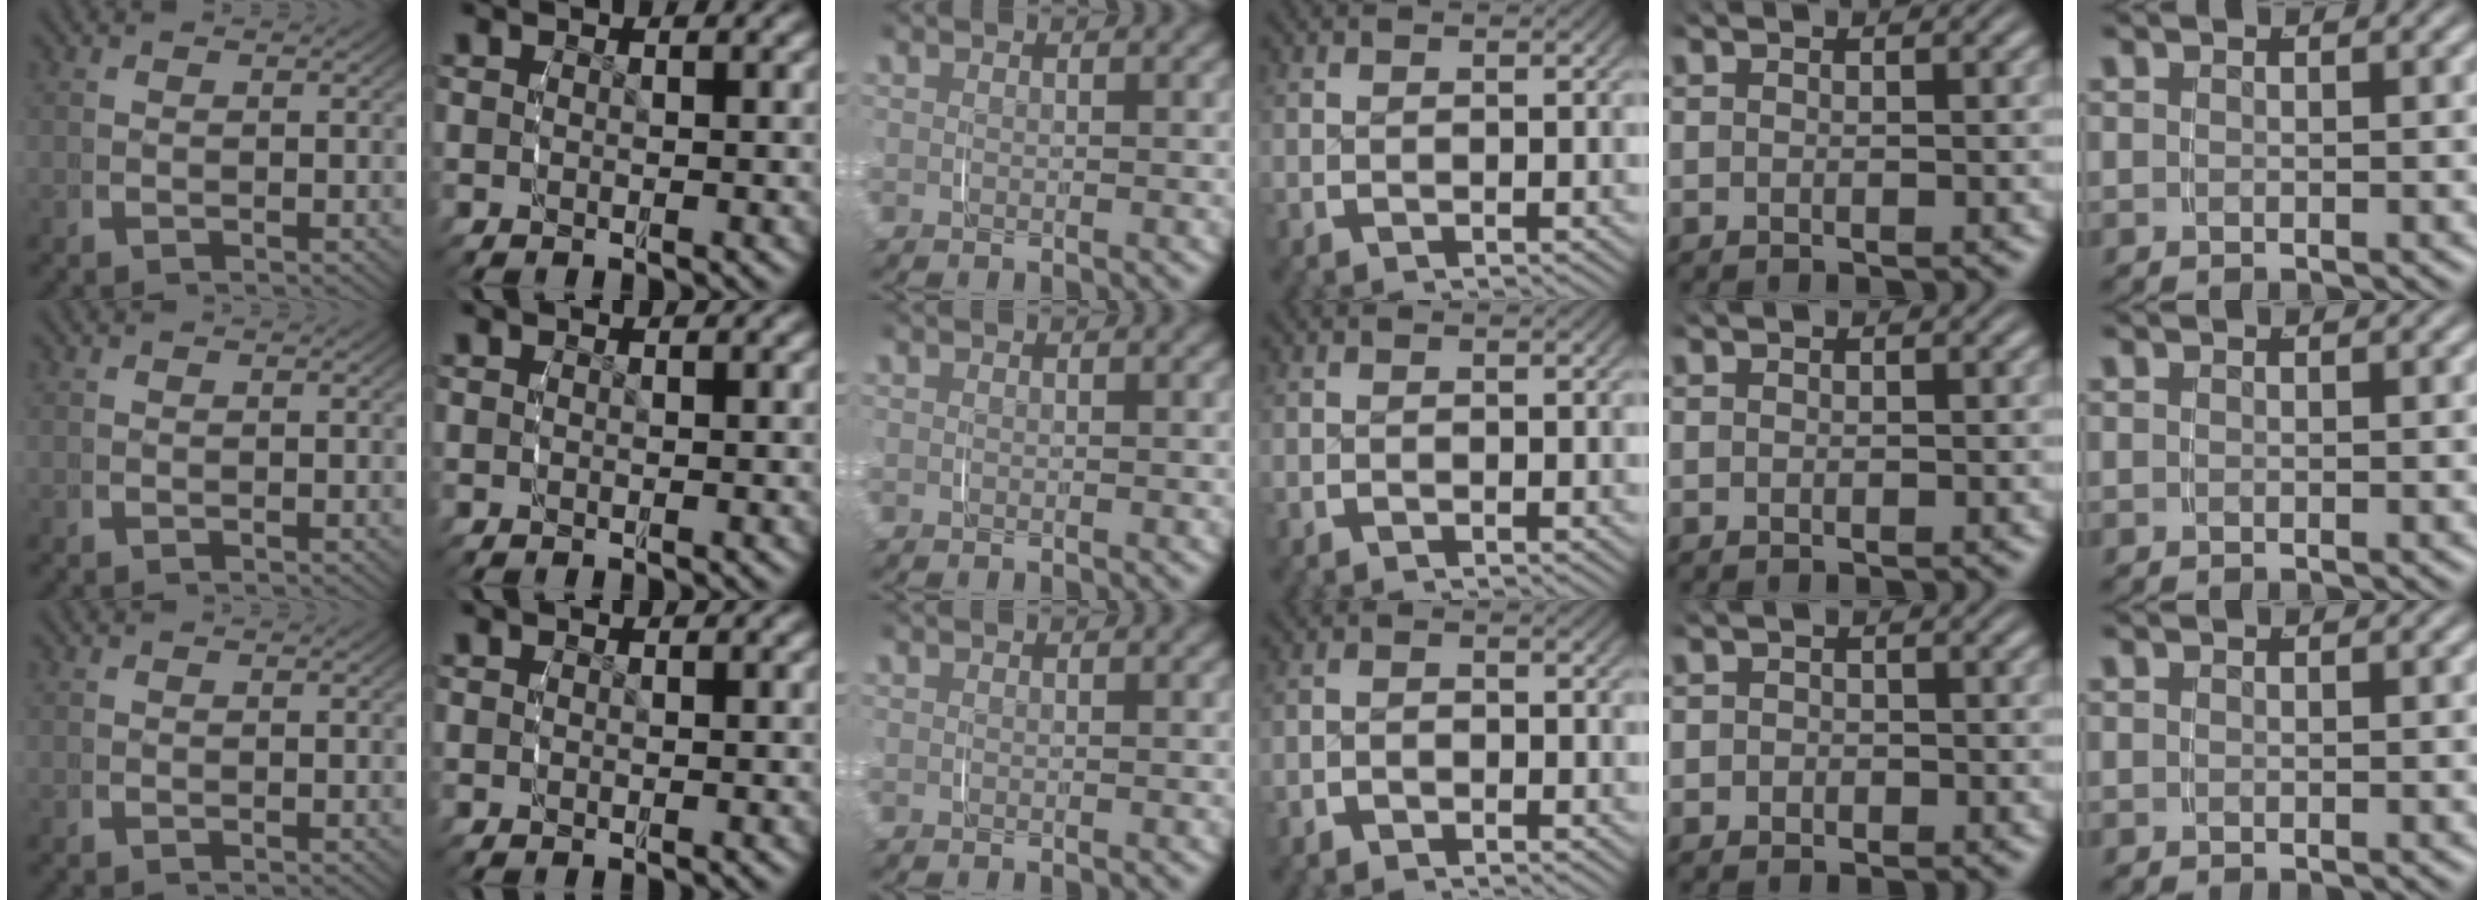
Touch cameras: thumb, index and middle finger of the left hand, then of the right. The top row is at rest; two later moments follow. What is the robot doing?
{"motion": "grasp_and_lifting", "object": "scarf"}